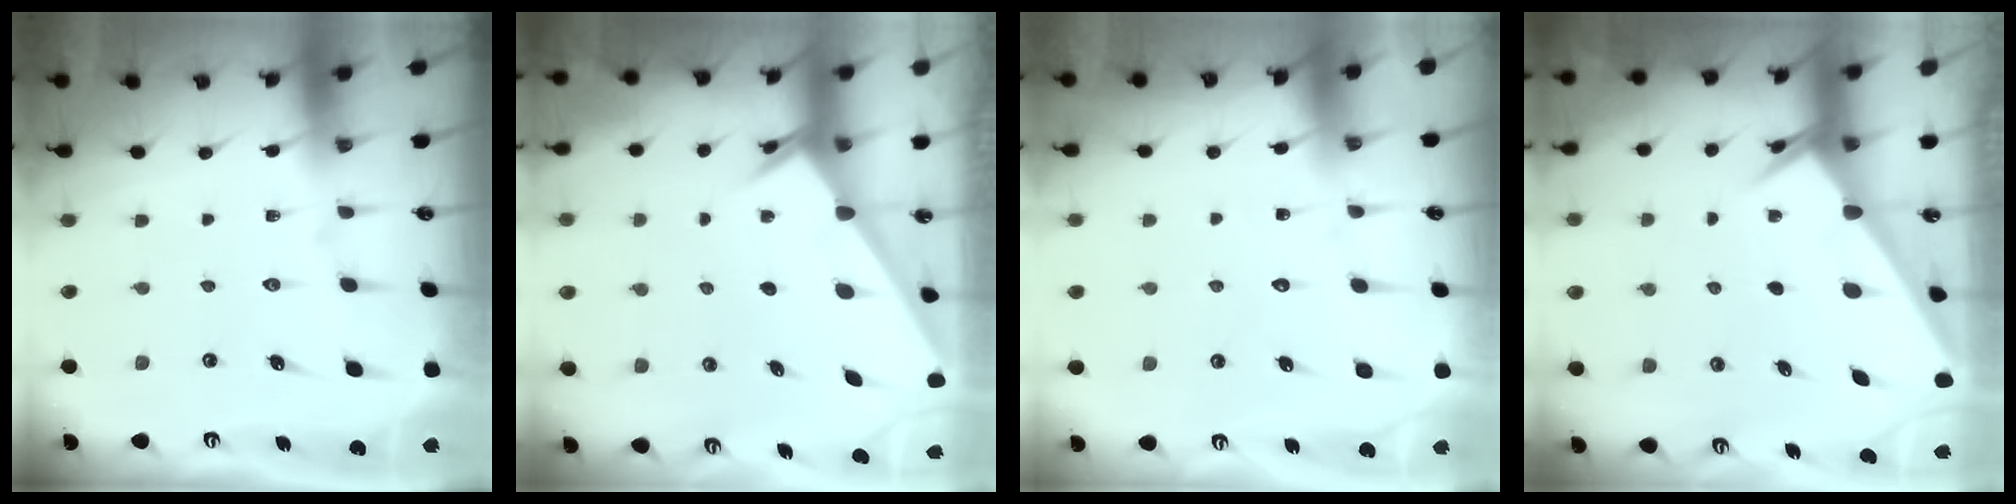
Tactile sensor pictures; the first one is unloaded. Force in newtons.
{"total": 2.4, "press": 2.4, "slide": 0.2}
{"total": 4.8, "press": 4.8, "slide": 0.5}
{"total": 2.1, "press": 2.1, "slide": 0.1}